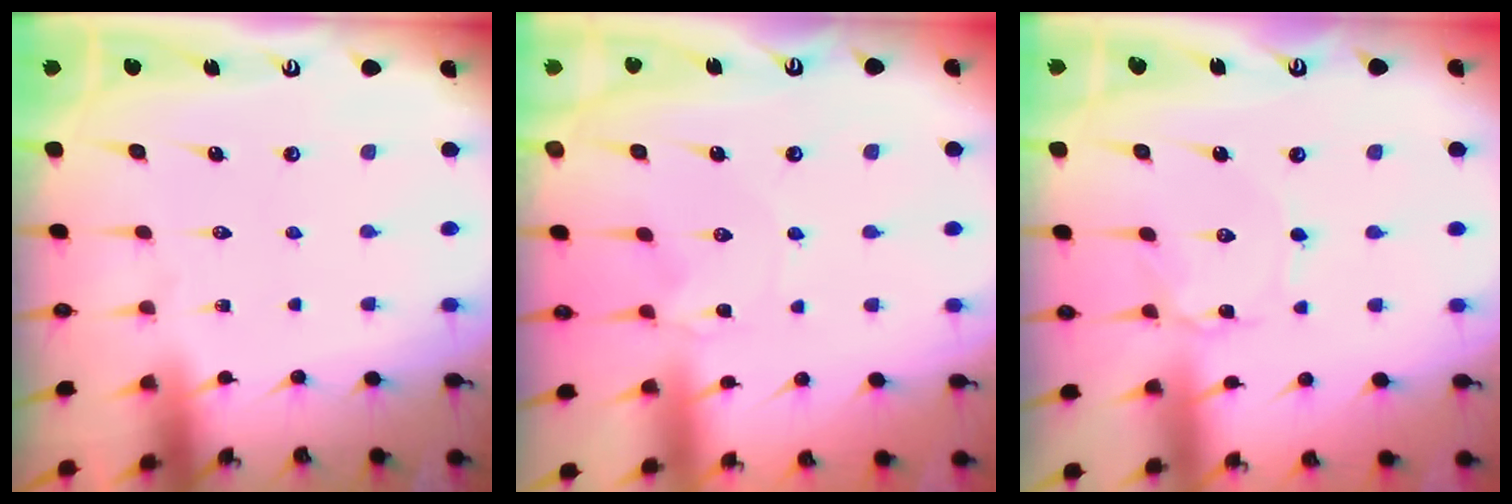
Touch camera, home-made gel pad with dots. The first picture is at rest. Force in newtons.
{"total": 0.0}
{"total": 0.6, "press": 0.6, "slide": 0.1}